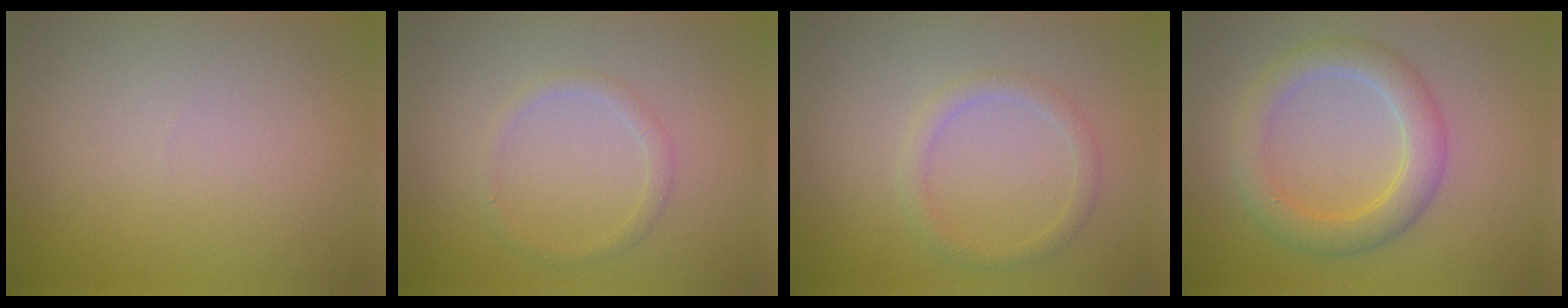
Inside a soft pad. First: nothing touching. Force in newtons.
{"total": 1.2, "press": 1.2, "slide": 0.0}
{"total": 1.6, "press": 1.6, "slide": 0.1}
{"total": 3.9, "press": 3.9, "slide": 0.2}